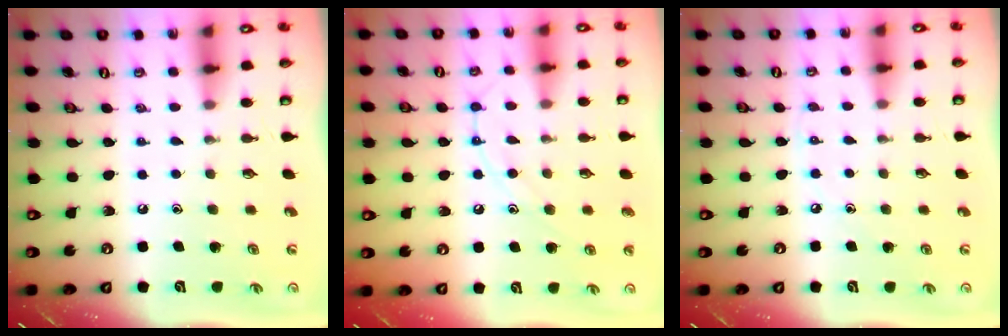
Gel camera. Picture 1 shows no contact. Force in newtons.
{"total": 10.8, "press": 10.7, "slide": 0.9}
{"total": 3.2, "press": 3.2, "slide": 0.4}